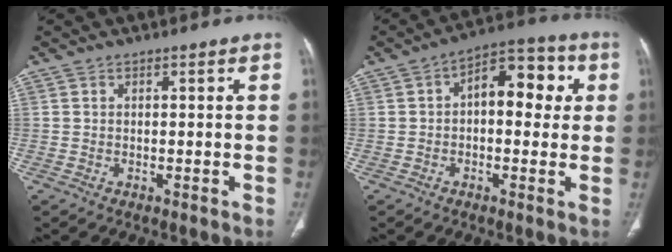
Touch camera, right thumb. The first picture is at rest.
{"total": 11.5, "force": [1.6, 6.5, 9.4], "torque": [-0.091, 0.029, 0.013]}